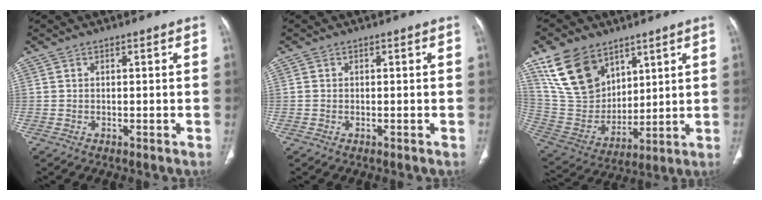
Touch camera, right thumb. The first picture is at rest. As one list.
[{"total": 0.0}, {"total": 16.9, "force": [10.0, 11.0, 8.1], "torque": [-0.123, -0.041, 0.211]}]